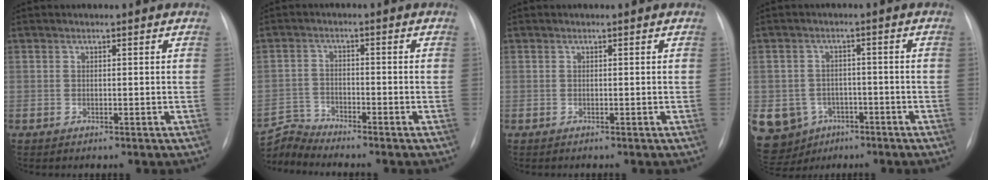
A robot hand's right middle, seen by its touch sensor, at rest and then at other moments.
{"total": 5.1, "force": [-4.8, -1.3, -1.2], "torque": [0.013, -0.002, -0.092]}
{"total": 0.0}
{"total": 12.5, "force": [-5.2, 10.8, 3.7], "torque": [-0.106, 0.015, -0.067]}